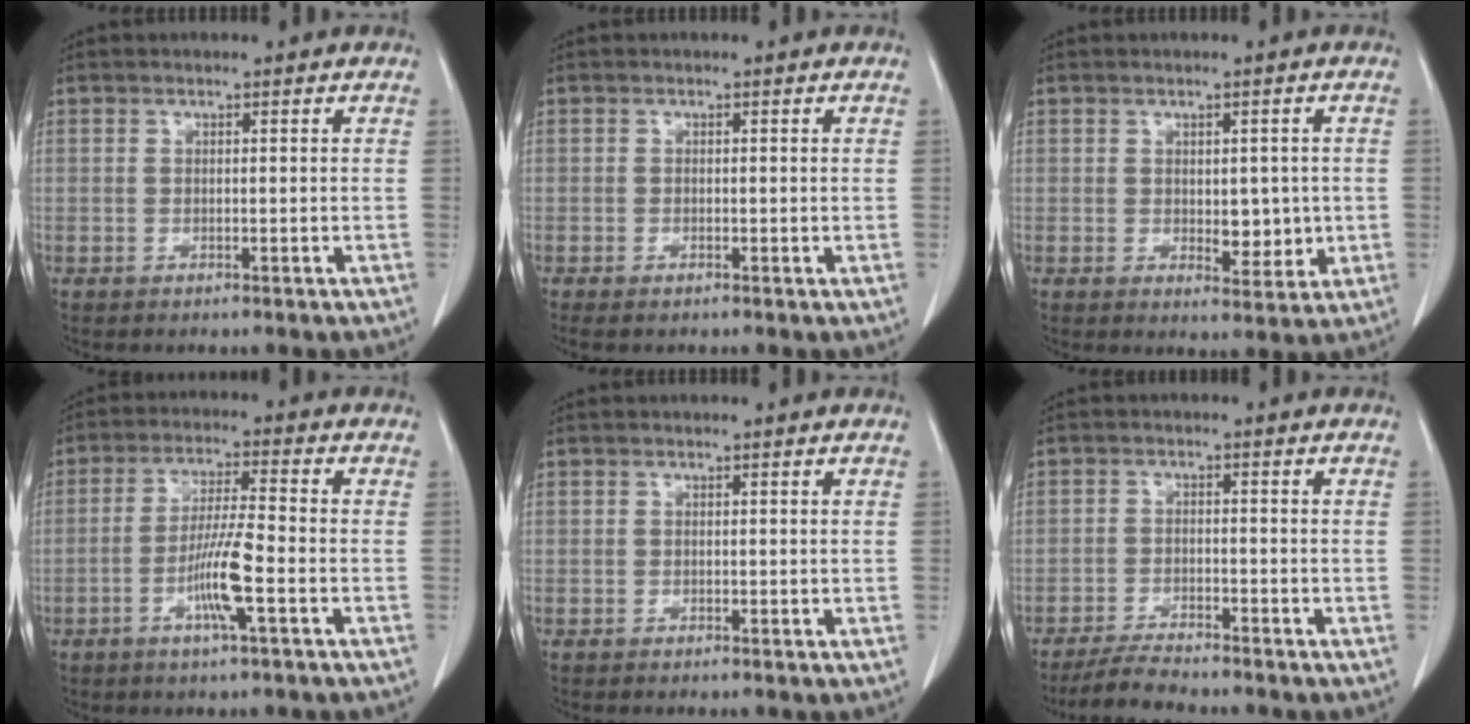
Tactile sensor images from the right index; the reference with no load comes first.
{"total": 0.8, "force": [-0.5, 0.3, 0.6], "torque": [-0.010, -0.002, -0.007]}
{"total": 4.7, "force": [-0.2, 2.5, 4.0], "torque": [-0.047, -0.006, 0.006]}
{"total": 7.7, "force": [-2.7, 0.0, 7.2], "torque": [-0.137, -0.004, -0.053]}
{"total": 0.0}
{"total": 3.4, "force": [-3.3, 0.0, 0.8], "torque": [-0.018, -0.017, -0.063]}